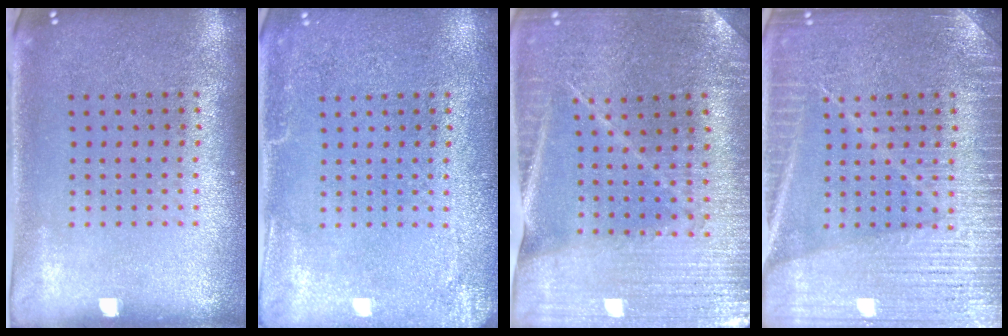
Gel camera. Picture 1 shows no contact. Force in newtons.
{"total": 2.6, "press": 2.6, "slide": 0.3}
{"total": 2.3, "press": 2.3, "slide": 0.1}
{"total": 3.7, "press": 3.6, "slide": 0.4}